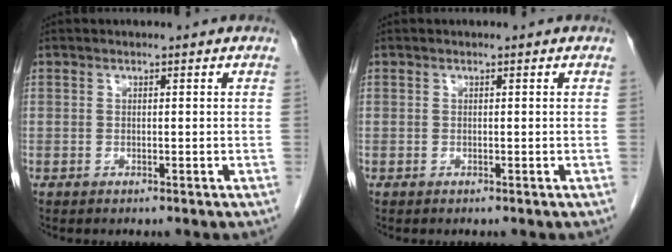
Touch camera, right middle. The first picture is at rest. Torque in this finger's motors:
{"motor_torque": [0.00, 0.00, 0.00, 0.00]}